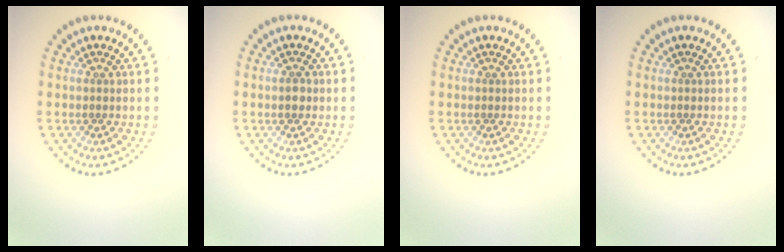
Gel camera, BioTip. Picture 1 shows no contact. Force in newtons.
{"total": 1.2, "press": 1.2, "slide": 0.1}
{"total": 0.0}
{"total": 0.0}